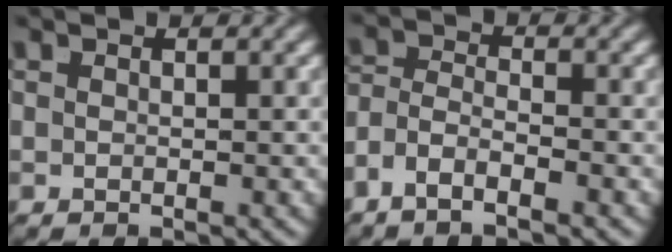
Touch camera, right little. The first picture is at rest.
{"total": 3.9, "force": [-2.3, 2.4, 2.1], "torque": [-0.049, -0.020, -0.039]}